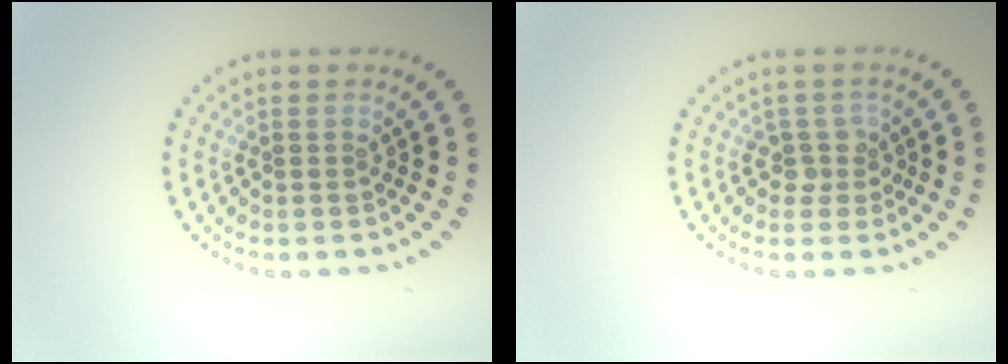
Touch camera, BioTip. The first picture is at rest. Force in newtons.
{"total": 1.8, "press": 1.4, "slide": 1.2}